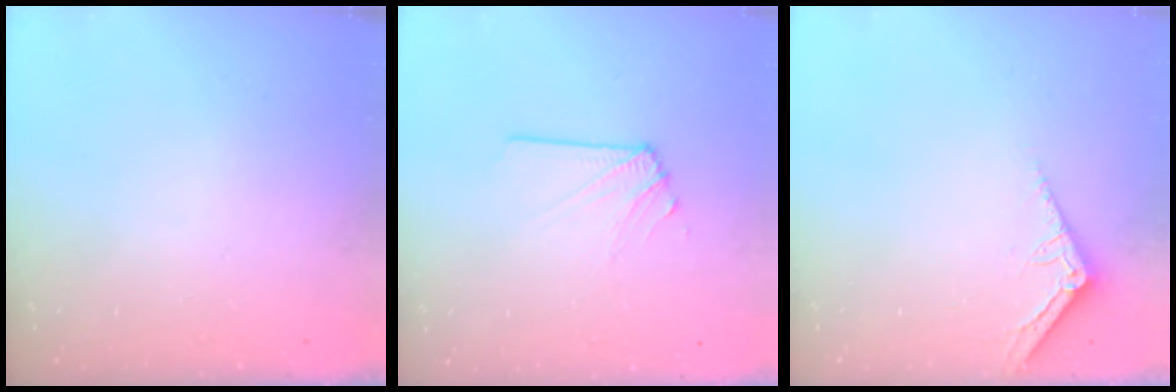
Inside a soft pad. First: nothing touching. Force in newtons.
{"total": 2.9, "press": 2.8, "slide": 0.5}
{"total": 3.2, "press": 3.2, "slide": 0.3}